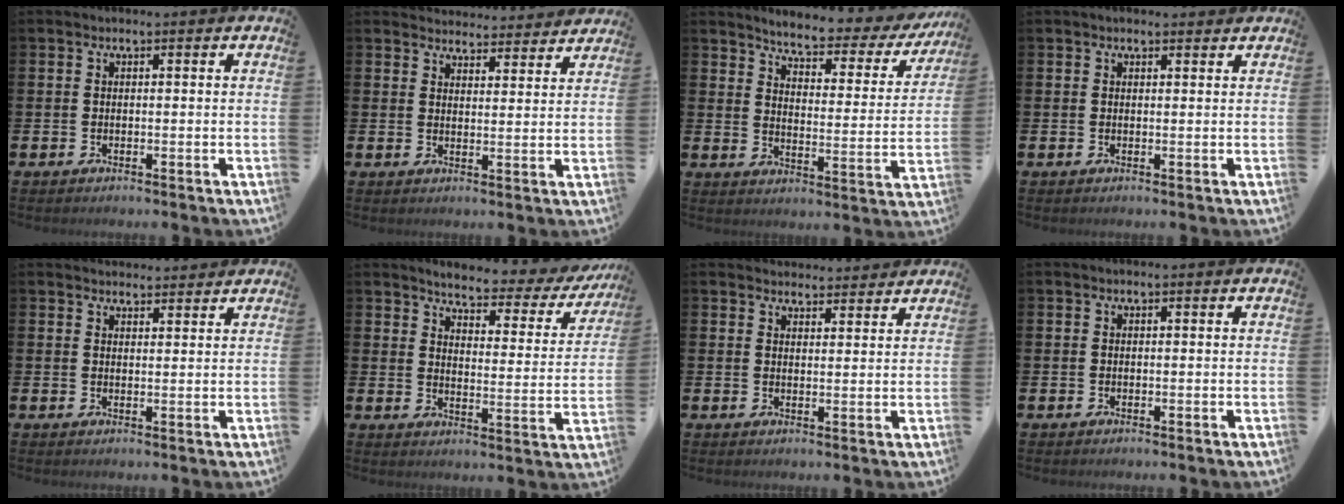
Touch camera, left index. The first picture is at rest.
{"total": 4.1, "force": [4.1, 0.7, -0.1], "torque": [-0.002, -0.029, 0.071]}
{"total": 4.7, "force": [4.4, 0.7, 1.5], "torque": [-0.058, -0.035, 0.068]}
{"total": 1.2, "force": [1.0, 0.5, 0.3], "torque": [0.000, 0.003, 0.017]}
{"total": 2.7, "force": [2.7, 0.6, -0.2], "torque": [0.006, -0.015, 0.048]}
{"total": 3.8, "force": [3.6, 0.8, 1.0], "torque": [-0.046, -0.029, 0.053]}
{"total": 3.3, "force": [3.2, 0.7, -0.2], "torque": [0.005, -0.020, 0.057]}
{"total": 0.0}